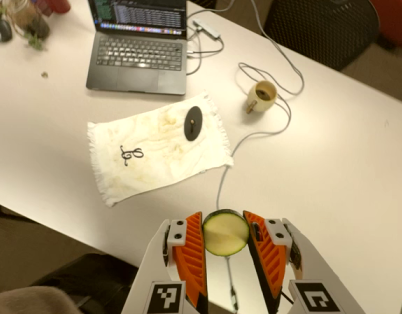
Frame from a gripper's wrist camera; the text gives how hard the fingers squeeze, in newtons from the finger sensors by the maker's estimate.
{"total": 10.4, "left": 10.4, "right": 10.4}